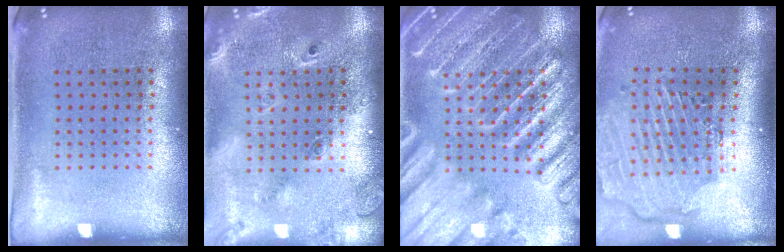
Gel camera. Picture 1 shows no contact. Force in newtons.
{"total": 2.3, "press": 1.7, "slide": 1.5}
{"total": 6.2, "press": 6.2, "slide": 0.7}
{"total": 2.8, "press": 2.3, "slide": 1.7}